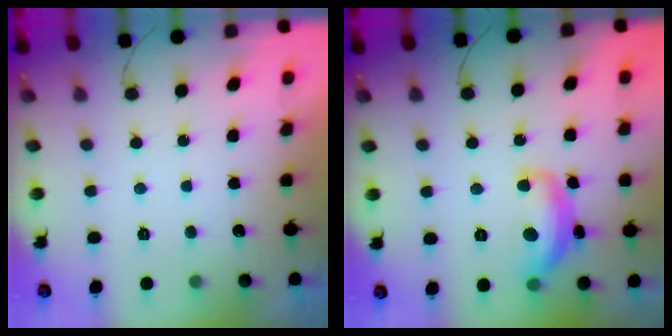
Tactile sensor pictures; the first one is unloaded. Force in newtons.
{"total": 13.5, "press": 13.5, "slide": 0.9}